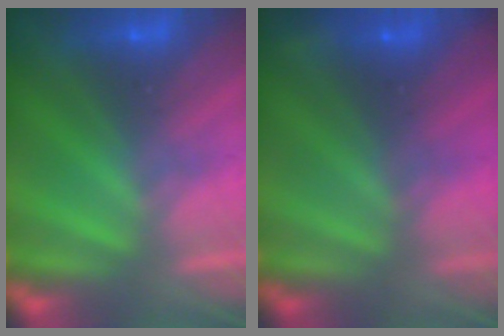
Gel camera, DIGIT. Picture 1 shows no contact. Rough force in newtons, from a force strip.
{"total": 8.2}